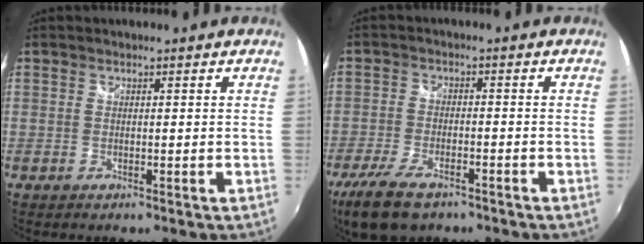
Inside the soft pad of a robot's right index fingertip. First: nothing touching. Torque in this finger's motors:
{"motor_torque": [0.90, -0.59, 0.37, 0.07]}